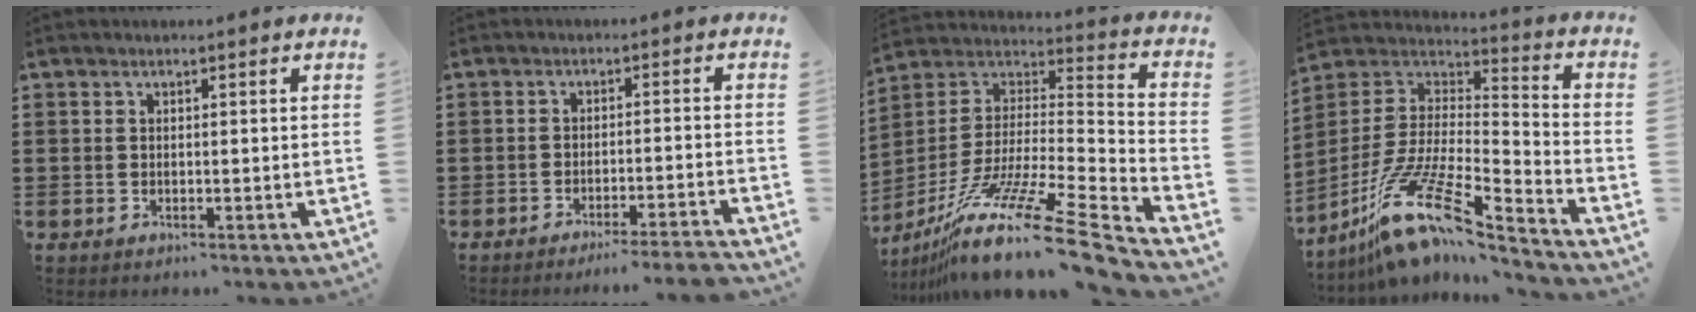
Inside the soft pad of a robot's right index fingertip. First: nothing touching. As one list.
[{"total": 3.1, "force": [-2.8, -0.7, 0.9], "torque": [-0.015, -0.005, -0.057]}, {"total": 15.8, "force": [-11.7, 1.0, 10.6], "torque": [-0.199, 0.018, -0.213]}, {"total": 12.1, "force": [-8.4, 2.3, 8.5], "torque": [-0.175, -0.003, -0.163]}]